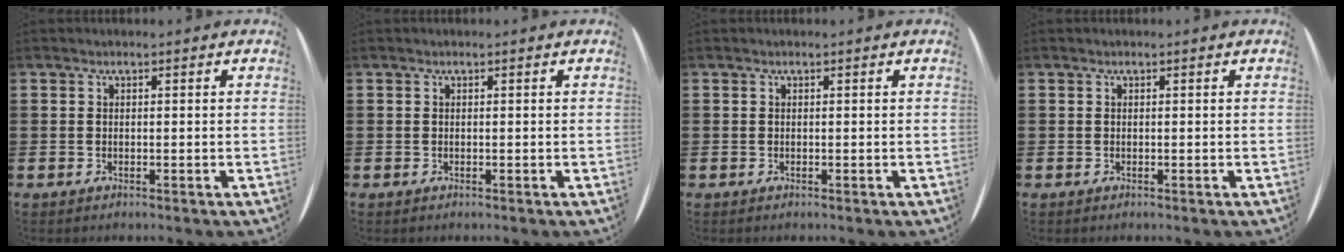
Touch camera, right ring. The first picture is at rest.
{"total": 0.0}
{"total": 0.0}
{"total": 0.0}